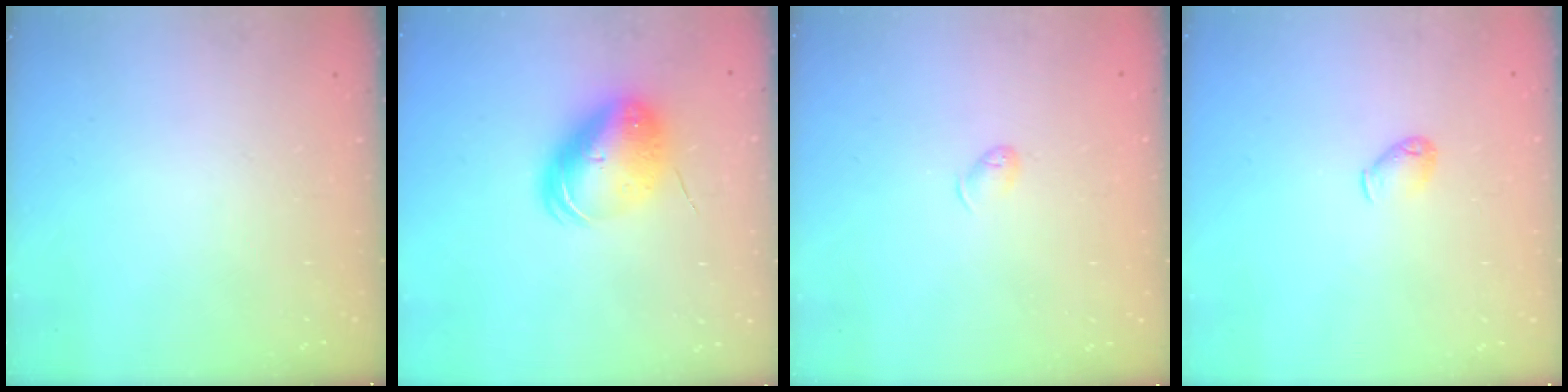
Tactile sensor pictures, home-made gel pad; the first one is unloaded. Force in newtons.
{"total": 10.4, "press": 10.1, "slide": 2.3}
{"total": 4.0, "press": 4.0, "slide": 0.7}
{"total": 4.6, "press": 4.5, "slide": 1.0}